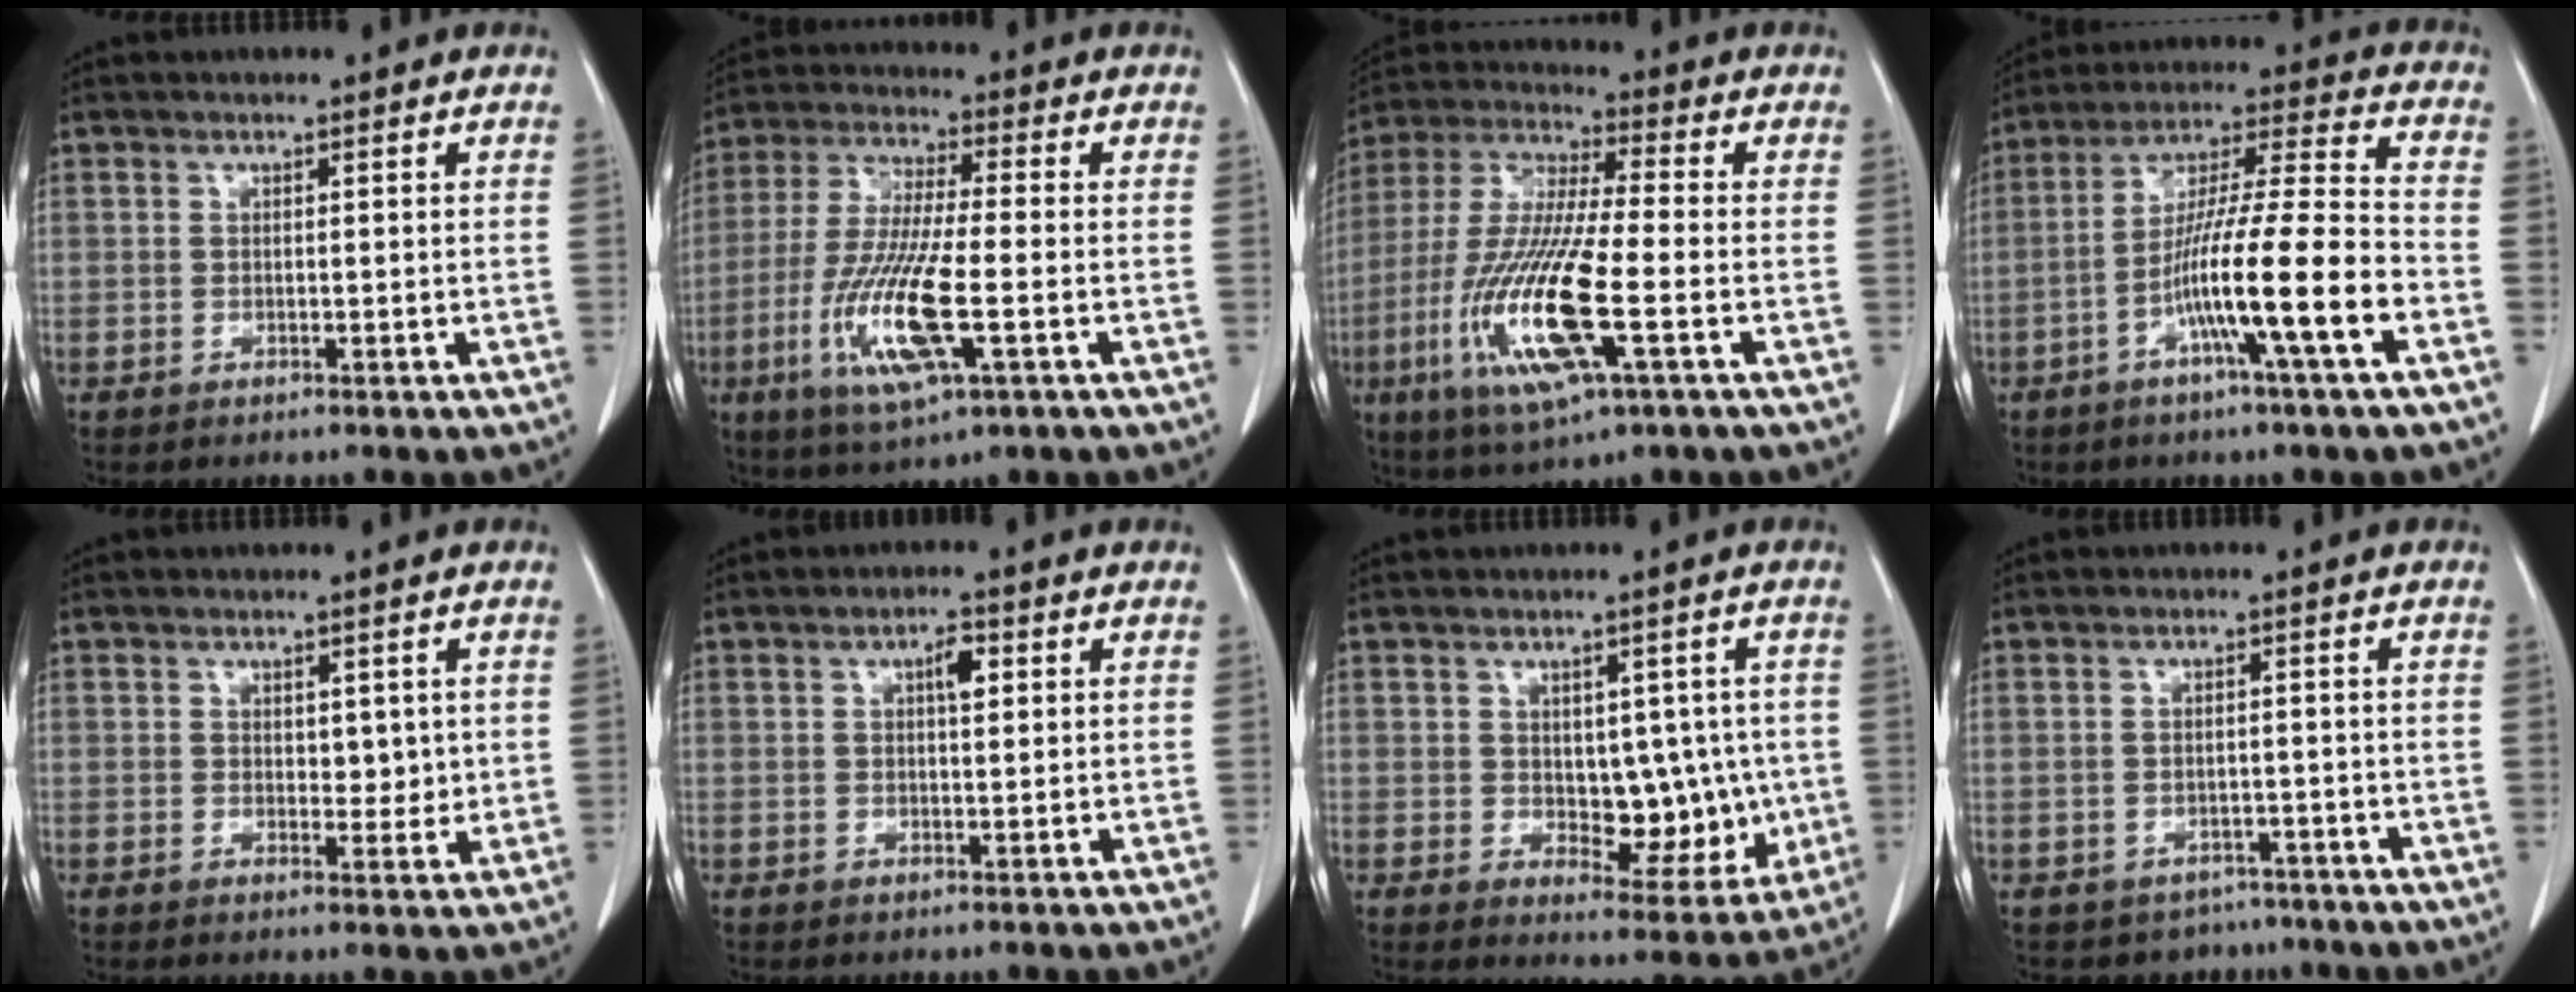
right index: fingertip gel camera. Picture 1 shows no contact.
{"total": 13.7, "force": [-4.0, 1.8, 13.0], "torque": [-0.271, -0.020, -0.074]}
{"total": 17.1, "force": [-5.1, 1.9, 16.2], "torque": [-0.345, -0.022, -0.091]}
{"total": 15.2, "force": [-5.6, -0.6, 14.1], "torque": [-0.250, 0.001, -0.101]}
{"total": 2.9, "force": [0.7, 1.7, 2.3], "torque": [-0.023, -0.007, 0.012]}
{"total": 2.7, "force": [0.9, 0.9, 2.3], "torque": [-0.040, 0.004, 0.014]}
{"total": 8.7, "force": [0.1, 5.2, 7.0], "torque": [-0.070, 0.006, 0.021]}
{"total": 4.2, "force": [-3.1, 2.7, -0.1], "torque": [0.010, 0.013, -0.041]}